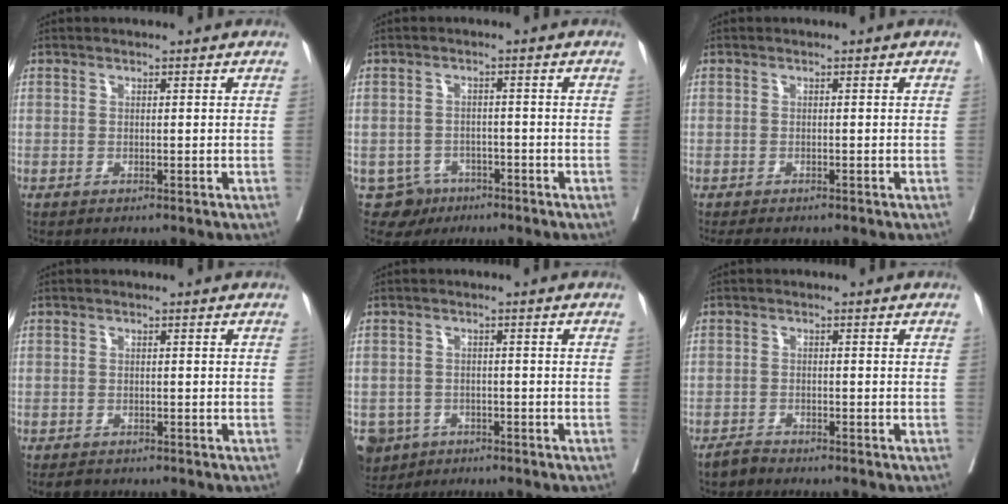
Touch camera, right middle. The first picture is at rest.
{"total": 0.8, "force": [-0.4, 0.7, 0.0], "torque": [-0.004, 0.003, -0.006]}
{"total": 2.5, "force": [-2.1, 0.8, 1.1], "torque": [-0.016, -0.007, -0.028]}
{"total": 1.9, "force": [-1.6, 0.8, 0.6], "torque": [-0.012, -0.003, -0.023]}
{"total": 5.3, "force": [-3.3, 4.1, 0.9], "torque": [-0.017, 0.004, -0.050]}
{"total": 1.5, "force": [-1.5, 0.2, 0.1], "torque": [-0.002, -0.002, -0.027]}